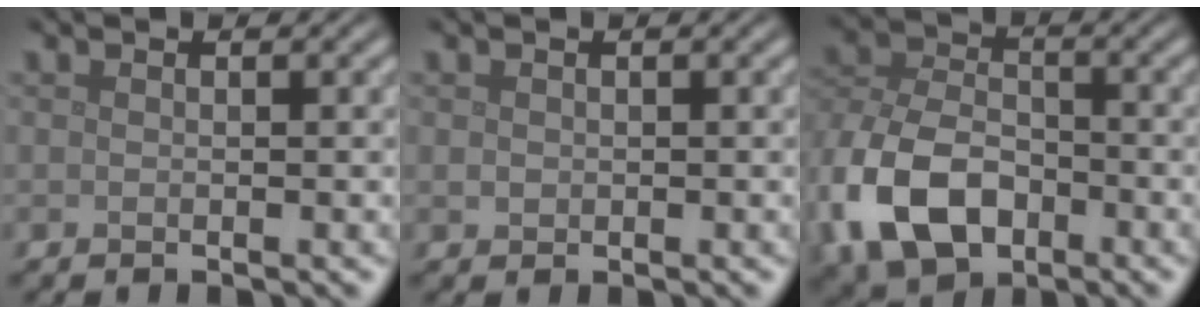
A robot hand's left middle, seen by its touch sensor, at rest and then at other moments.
{"total": 0.6, "force": [0.1, 0.6, 0.2], "torque": [-0.001, -0.002, 0.001]}
{"total": 9.9, "force": [-4.2, 6.6, 6.1], "torque": [-0.137, -0.006, -0.092]}